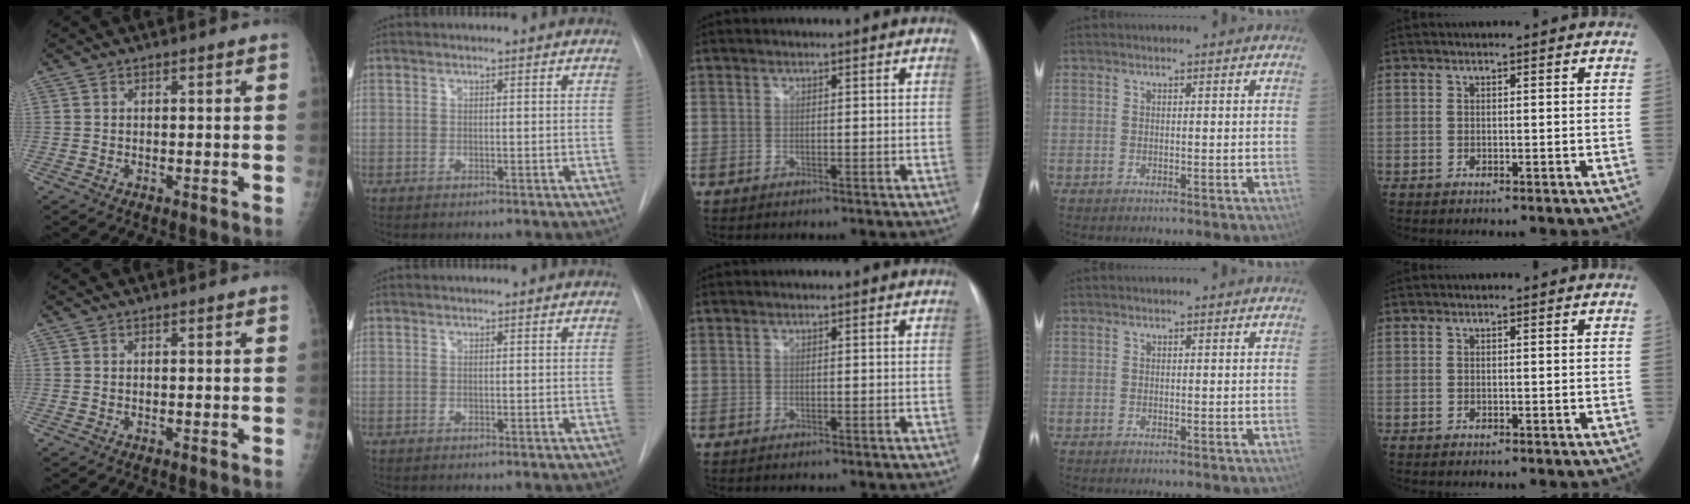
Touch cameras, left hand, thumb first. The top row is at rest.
{}